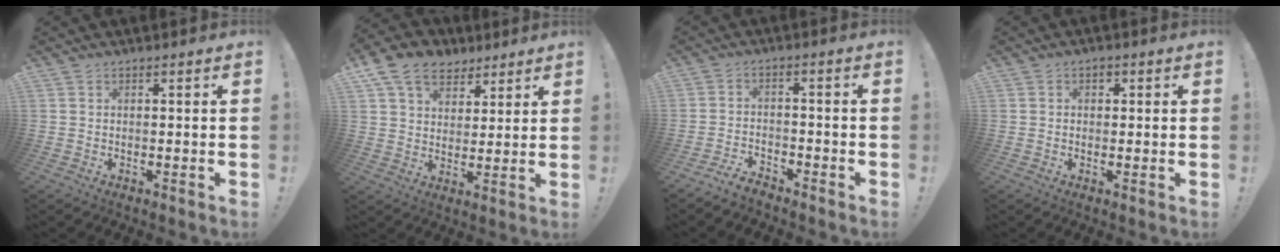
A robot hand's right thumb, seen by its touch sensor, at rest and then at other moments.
{"total": 12.5, "force": [7.3, 8.9, 4.8], "torque": [-0.076, -0.037, 0.144]}
{"total": 4.9, "force": [-4.7, 1.1, 0.9], "torque": [-0.024, 0.011, -0.090]}
{"total": 1.8, "force": [0.1, 1.6, 0.8], "torque": [-0.012, 0.003, 0.001]}